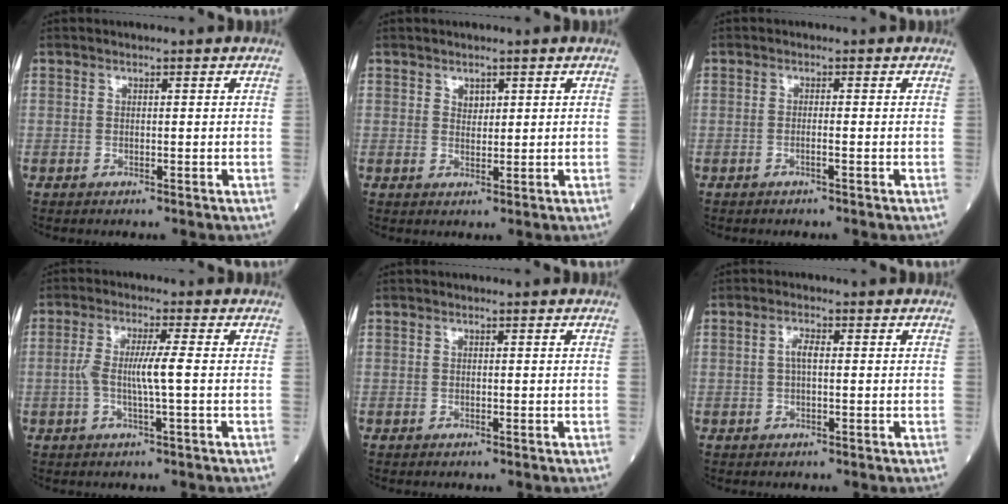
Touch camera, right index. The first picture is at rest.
{"total": 1.5, "force": [0.9, 0.9, 0.7], "torque": [-0.011, -0.002, 0.018]}
{"total": 0.8, "force": [-0.4, -0.1, 0.7], "torque": [-0.015, 0.001, -0.008]}
{"total": 5.0, "force": [-0.4, -0.1, 5.0], "torque": [-0.102, 0.004, -0.010]}
{"total": 0.0}
{"total": 2.0, "force": [0.2, 0.5, 1.9], "torque": [-0.042, 0.002, 0.002]}